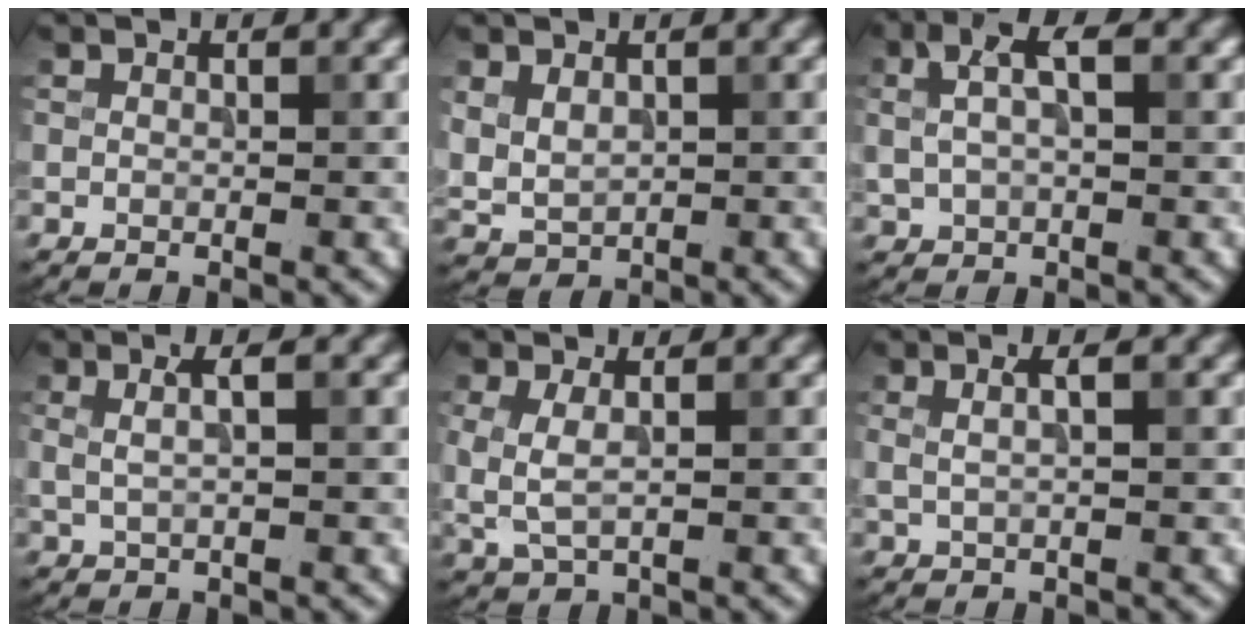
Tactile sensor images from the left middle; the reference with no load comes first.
{"total": 2.6, "force": [0.6, 1.9, 1.6], "torque": [-0.039, -0.003, 0.018]}
{"total": 3.6, "force": [1.0, 1.8, 2.9], "torque": [-0.063, 0.009, 0.019]}
{"total": 2.4, "force": [0.7, 0.7, 2.2], "torque": [-0.037, 0.004, 0.012]}
{"total": 2.9, "force": [0.1, 1.6, 2.5], "torque": [-0.063, -0.003, 0.003]}
{"total": 2.1, "force": [0.7, 0.6, 1.9], "torque": [-0.032, 0.003, 0.011]}